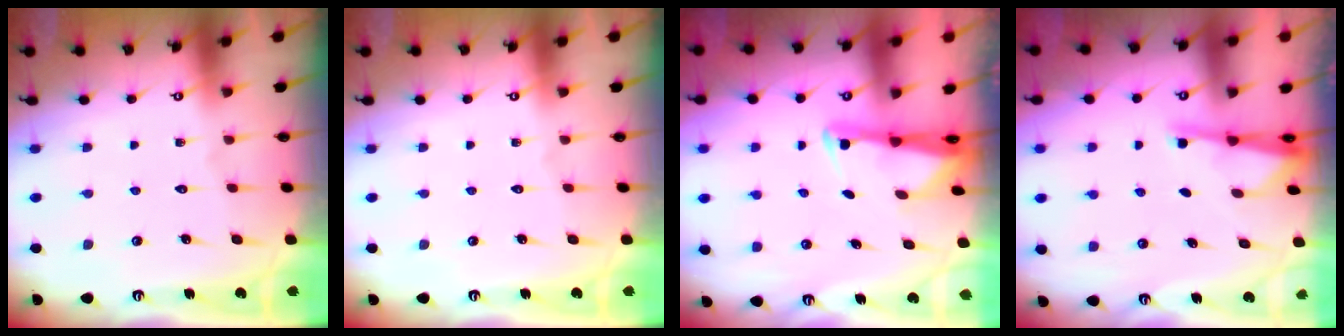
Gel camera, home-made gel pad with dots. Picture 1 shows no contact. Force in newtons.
{"total": 0.0}
{"total": 2.6, "press": 2.6, "slide": 0.5}
{"total": 2.7, "press": 2.7, "slide": 0.5}